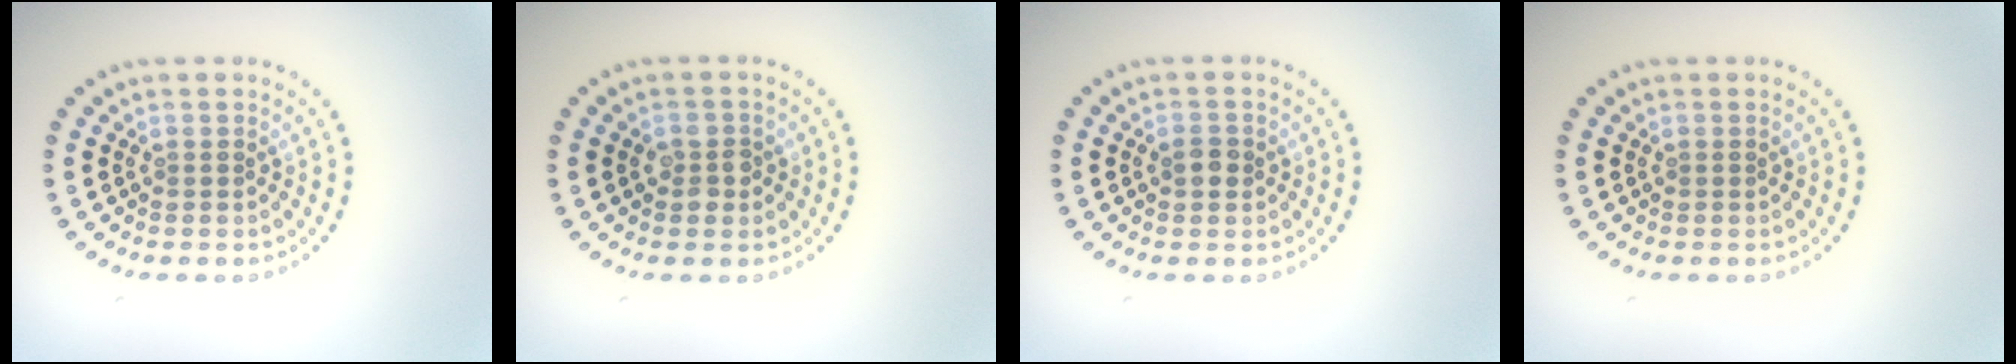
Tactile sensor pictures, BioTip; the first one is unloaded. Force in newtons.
{"total": 2.0, "press": 2.0, "slide": 0.3}
{"total": 1.4, "press": 1.4, "slide": 0.1}
{"total": 0.0}